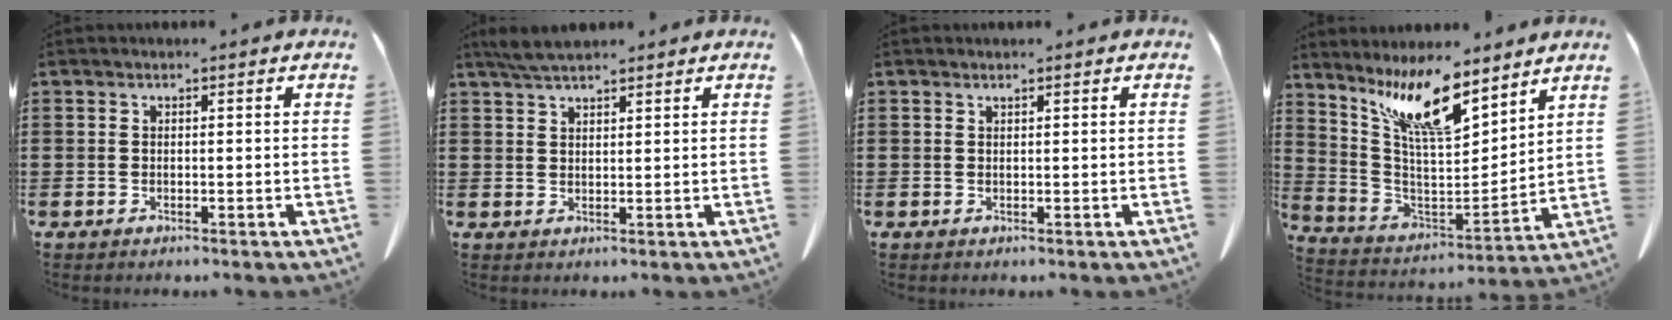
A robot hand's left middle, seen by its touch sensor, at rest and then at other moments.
{"total": 3.1, "force": [2.7, 0.5, 1.4], "torque": [-0.035, -0.001, 0.050]}
{"total": 0.7, "force": [0.6, 0.0, 0.3], "torque": [-0.009, -0.003, 0.013]}
{"total": 11.9, "force": [8.8, 2.6, 7.5], "torque": [-0.171, -0.035, 0.158]}